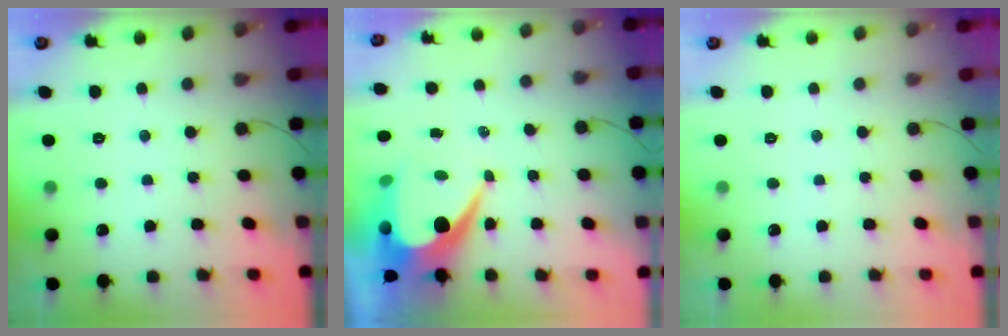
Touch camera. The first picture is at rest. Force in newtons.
{"total": 11.0, "press": 10.9, "slide": 0.9}
{"total": 0.0}